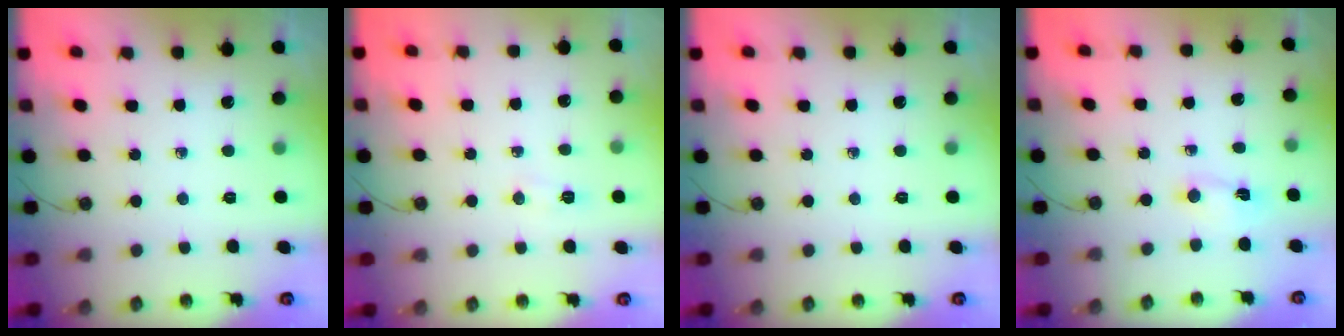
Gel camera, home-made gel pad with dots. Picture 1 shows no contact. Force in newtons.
{"total": 4.6, "press": 4.5, "slide": 0.8}
{"total": 0.0}
{"total": 1.0, "press": 1.0, "slide": 0.4}